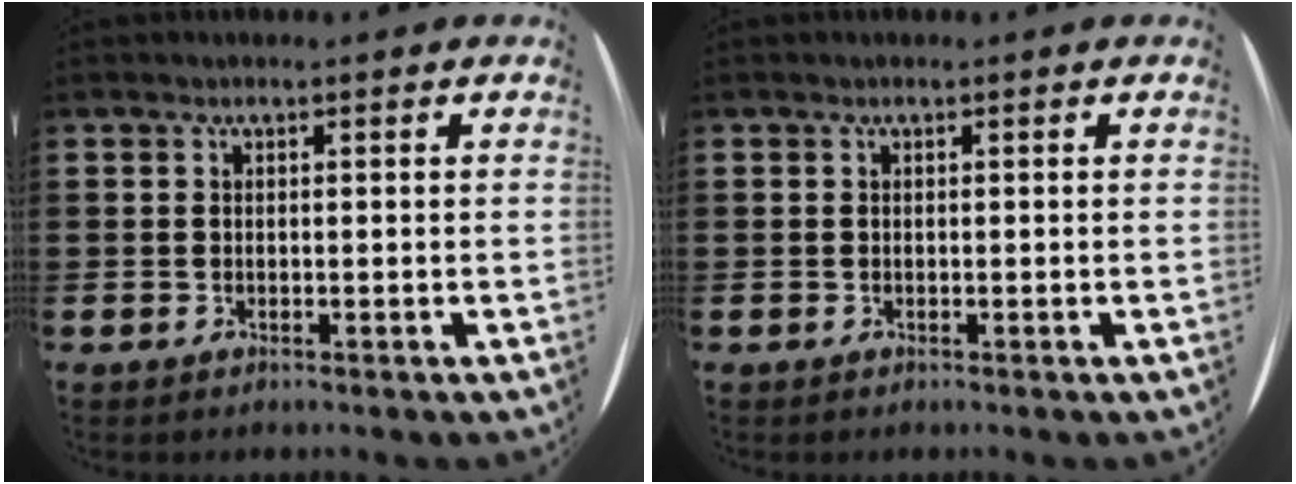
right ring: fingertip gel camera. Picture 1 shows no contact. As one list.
[{"total": 0.0}]